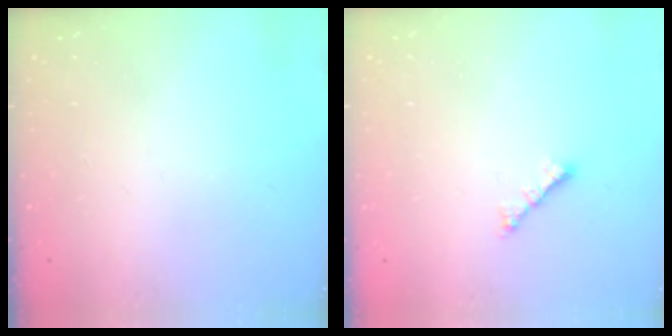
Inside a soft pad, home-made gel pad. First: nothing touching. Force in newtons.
{"total": 2.0, "press": 1.9, "slide": 0.5}